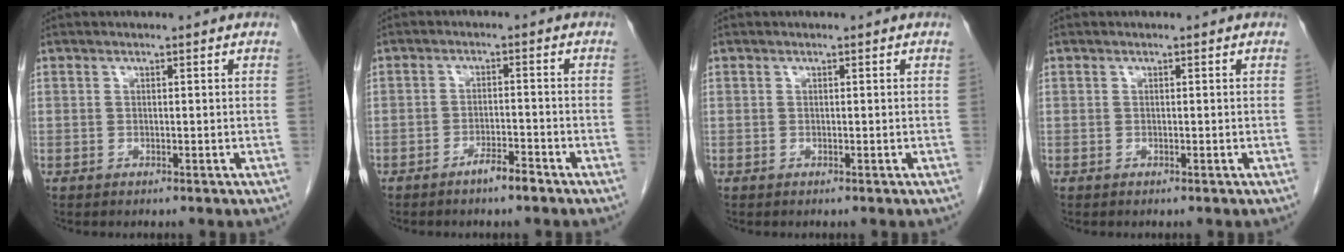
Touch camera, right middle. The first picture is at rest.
{"total": 3.0, "force": [-2.4, 0.2, 1.9], "torque": [-0.034, -0.001, -0.040]}
{"total": 0.0}
{"total": 0.0}